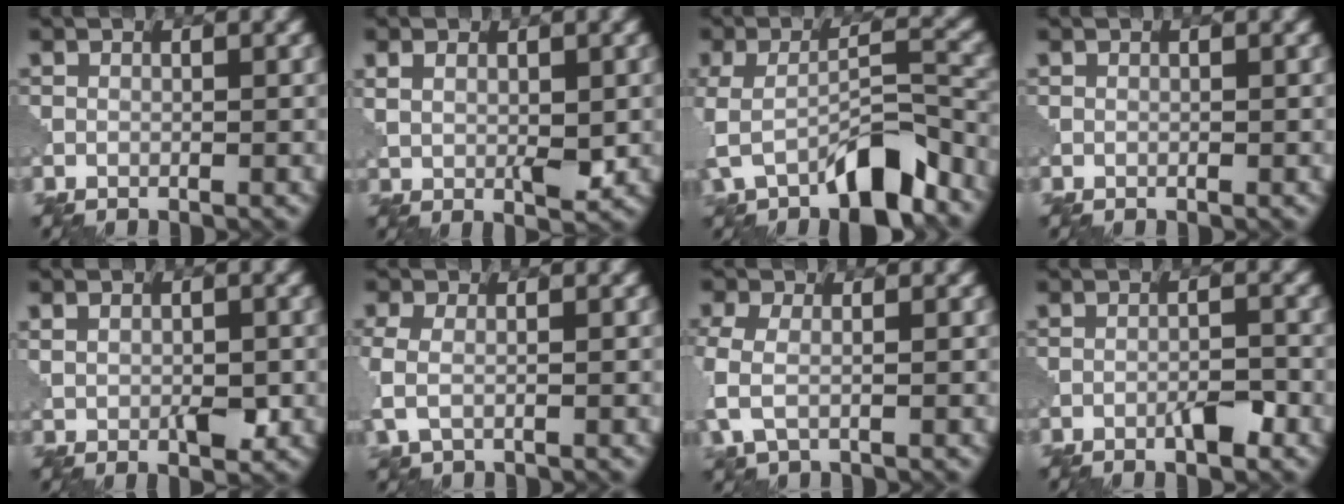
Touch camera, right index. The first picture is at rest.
{"total": 3.6, "force": [0.6, 1.7, 3.1], "torque": [-0.061, -0.002, 0.017]}
{"total": 7.2, "force": [-3.2, 2.4, 6.0], "torque": [-0.114, -0.006, -0.062]}
{"total": 0.0}
{"total": 3.3, "force": [0.0, 1.8, 2.8], "torque": [-0.051, 0.000, 0.003]}
{"total": 2.8, "force": [-0.2, 1.7, 2.2], "torque": [-0.061, -0.002, -0.010]}
{"total": 3.8, "force": [-0.6, 2.2, 3.0], "torque": [-0.085, -0.003, -0.019]}
{"total": 2.2, "force": [-1.3, 0.5, 1.8], "torque": [-0.030, 0.004, -0.023]}